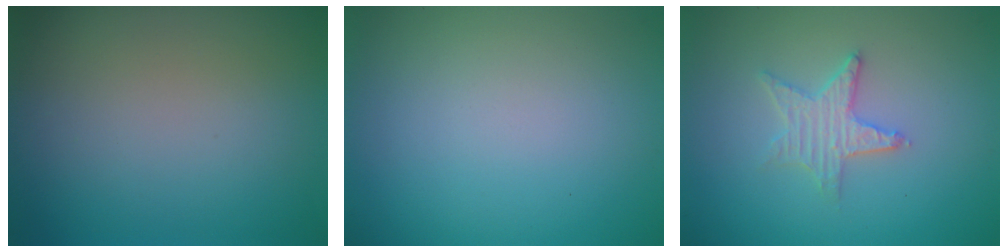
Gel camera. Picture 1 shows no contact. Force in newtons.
{"total": 0.0}
{"total": 2.7, "press": 2.6, "slide": 0.5}